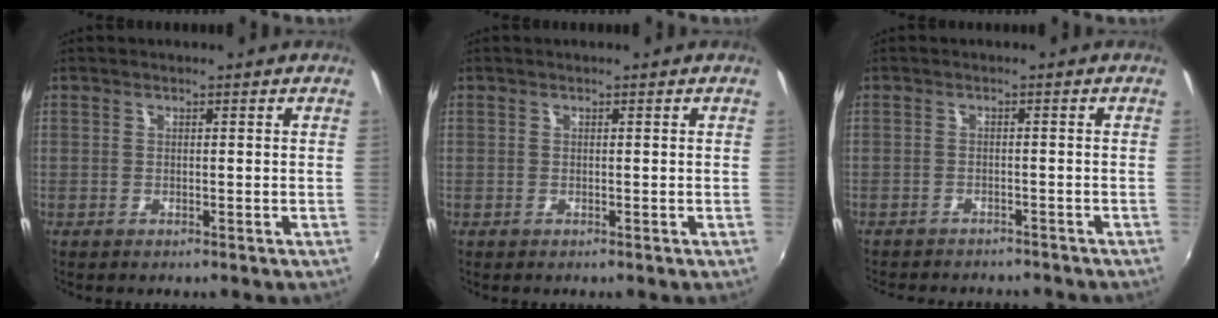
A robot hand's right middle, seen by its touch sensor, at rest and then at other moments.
{"total": 0.0}
{"total": 7.6, "force": [-6.9, 2.0, 2.4], "torque": [-0.061, -0.014, -0.097]}